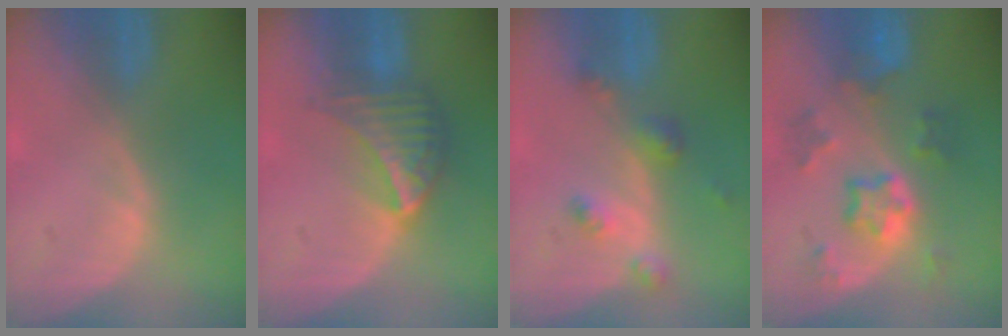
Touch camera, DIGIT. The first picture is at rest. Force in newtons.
{"total": 7.1, "press": 6.2, "slide": 3.4}
{"total": 4.5, "press": 4.0, "slide": 2.0}
{"total": 7.5, "press": 6.6, "slide": 3.6}